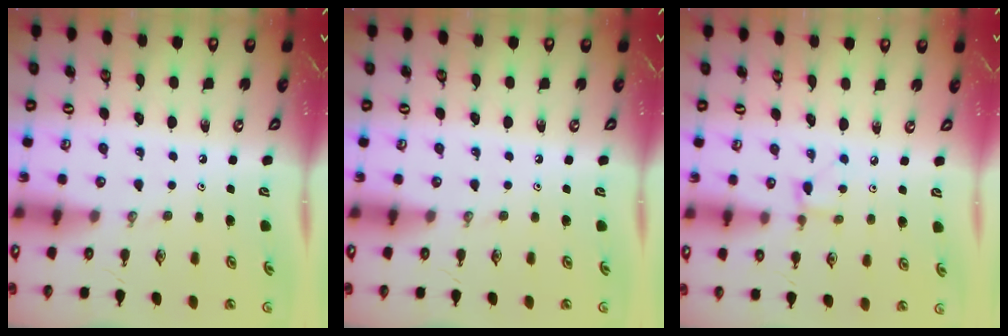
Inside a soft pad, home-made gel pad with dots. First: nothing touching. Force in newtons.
{"total": 0.0}
{"total": 2.2, "press": 2.2, "slide": 0.3}